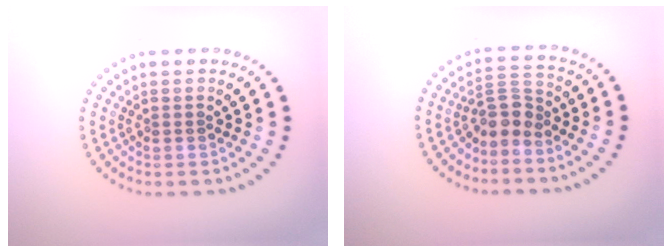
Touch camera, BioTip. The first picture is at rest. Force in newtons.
{"total": 2.7, "press": 2.2, "slide": 1.7}